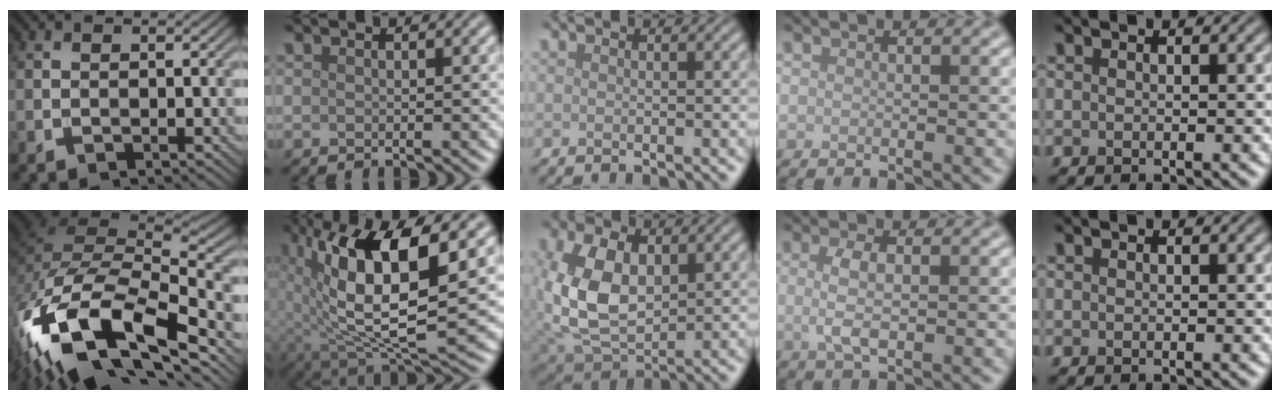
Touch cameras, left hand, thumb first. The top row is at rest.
{"thumb": {"total": 18.8, "force": [-9.5, 9.0, 13.5], "torque": [-0.298, -0.036, -0.158]}, "index": {"total": 13.1, "force": [3.1, 5.3, 11.6], "torque": [-0.205, -0.011, 0.062]}, "middle": {"total": 8.8, "force": [0.9, 5.6, 6.7], "torque": [-0.167, -0.006, 0.023]}, "ring": {"total": 2.8, "force": [0.2, 1.1, 2.6], "torque": [-0.059, -0.002, 0.002]}}